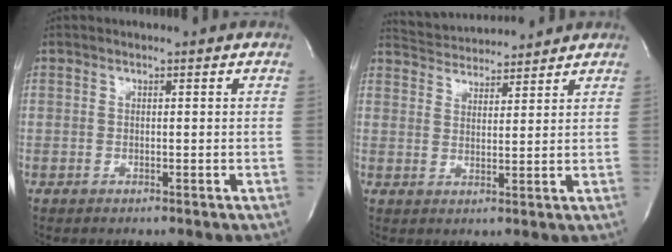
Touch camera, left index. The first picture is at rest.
{"total": 8.9, "force": [8.7, 1.1, 1.5], "torque": [-0.034, 0.021, 0.136]}